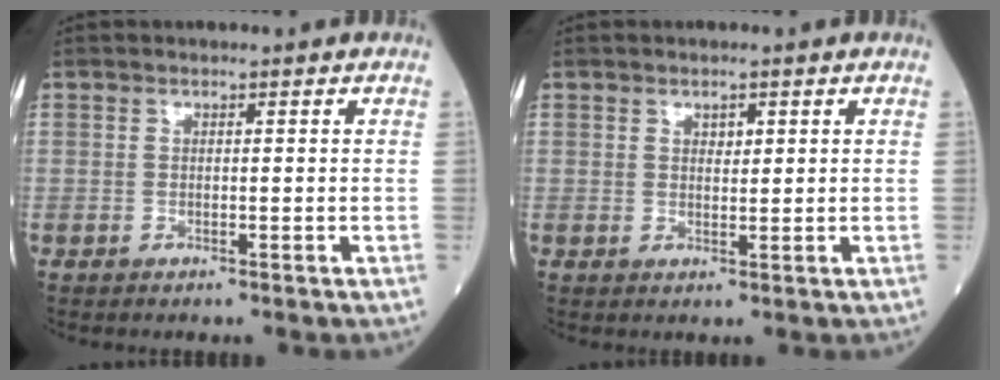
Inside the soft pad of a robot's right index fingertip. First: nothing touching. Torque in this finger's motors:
{"motor_torque": [-0.10, 0.07, -0.06, -0.01]}